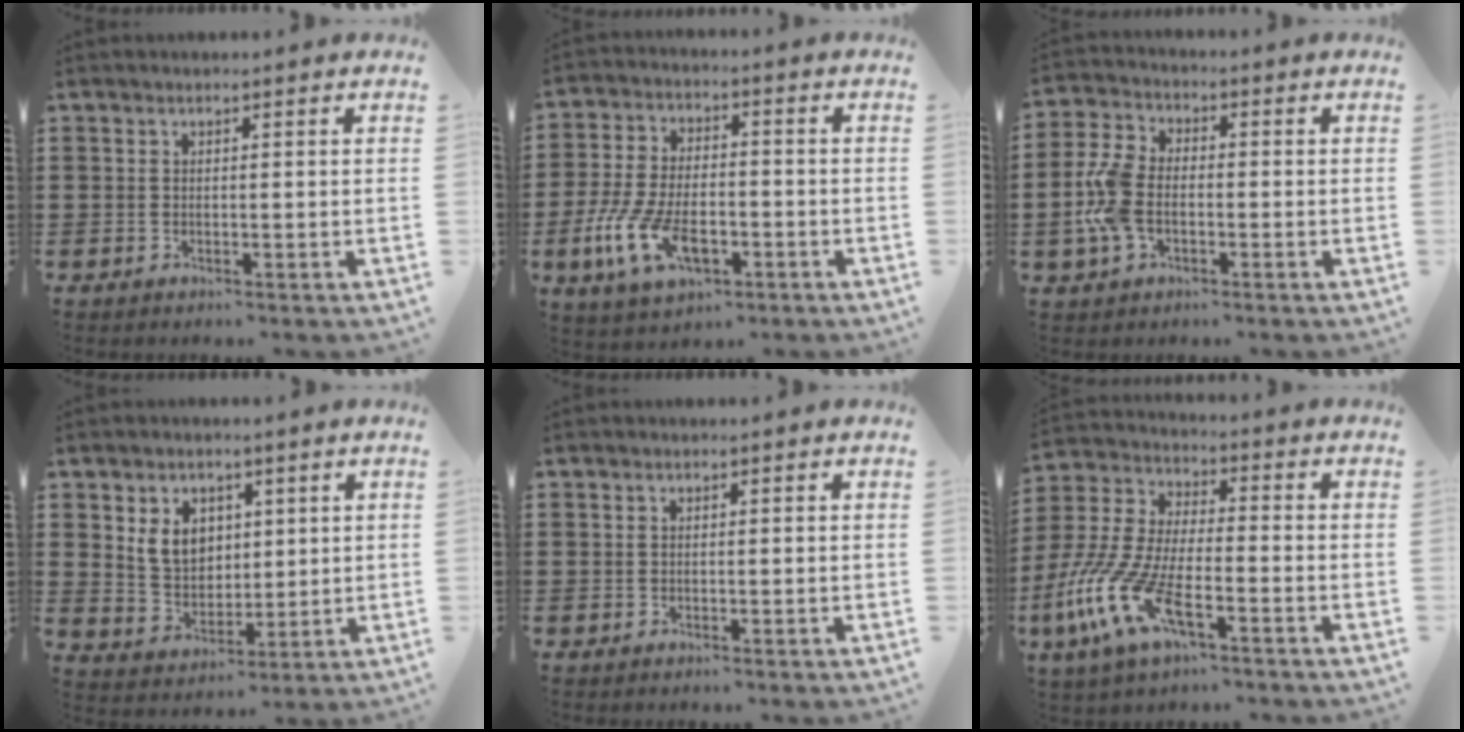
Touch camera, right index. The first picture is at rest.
{"total": 10.0, "force": [-4.2, 5.1, 7.6], "torque": [-0.182, -0.004, -0.082]}
{"total": 7.3, "force": [-1.5, 4.6, 5.4], "torque": [-0.152, -0.003, -0.040]}
{"total": 6.4, "force": [2.3, 5.1, 3.1], "torque": [-0.073, 0.013, 0.041]}
{"total": 0.0}
{"total": 12.1, "force": [-6.1, 4.2, 9.5], "torque": [-0.244, -0.014, -0.129]}